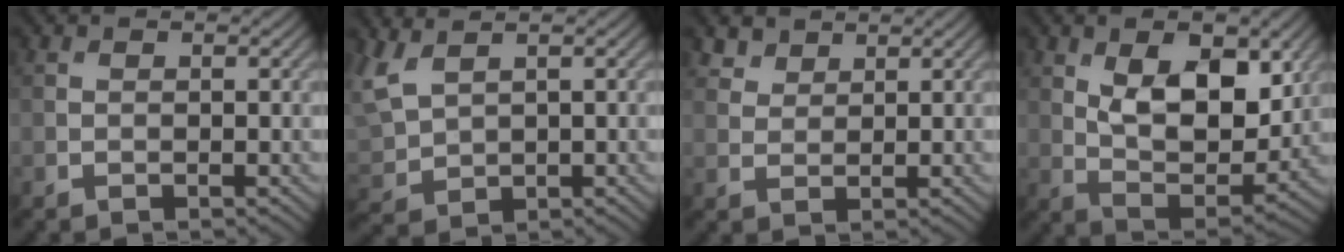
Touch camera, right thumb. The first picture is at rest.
{"total": 5.1, "force": [2.9, 2.6, 3.2], "torque": [-0.104, 0.001, 0.061]}
{"total": 2.4, "force": [1.9, 1.3, 0.5], "torque": [-0.015, 0.000, 0.045]}
{"total": 11.0, "force": [3.7, 5.8, 8.7], "torque": [-0.160, -0.016, 0.066]}